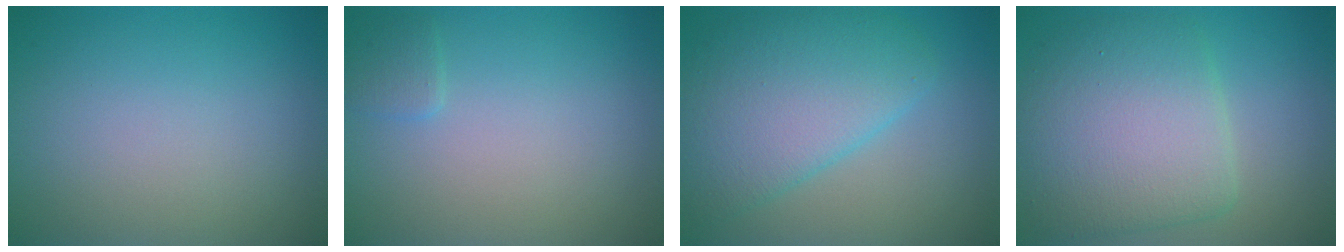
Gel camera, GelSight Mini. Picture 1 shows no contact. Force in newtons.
{"total": 0.9, "press": 0.9, "slide": 0.1}
{"total": 6.8, "press": 6.8, "slide": 0.2}
{"total": 7.5, "press": 7.5, "slide": 0.1}